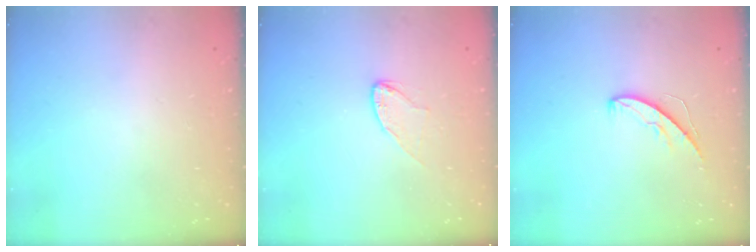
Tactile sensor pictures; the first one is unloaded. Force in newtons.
{"total": 6.5, "press": 6.5, "slide": 0.5}
{"total": 5.0, "press": 5.0, "slide": 0.4}